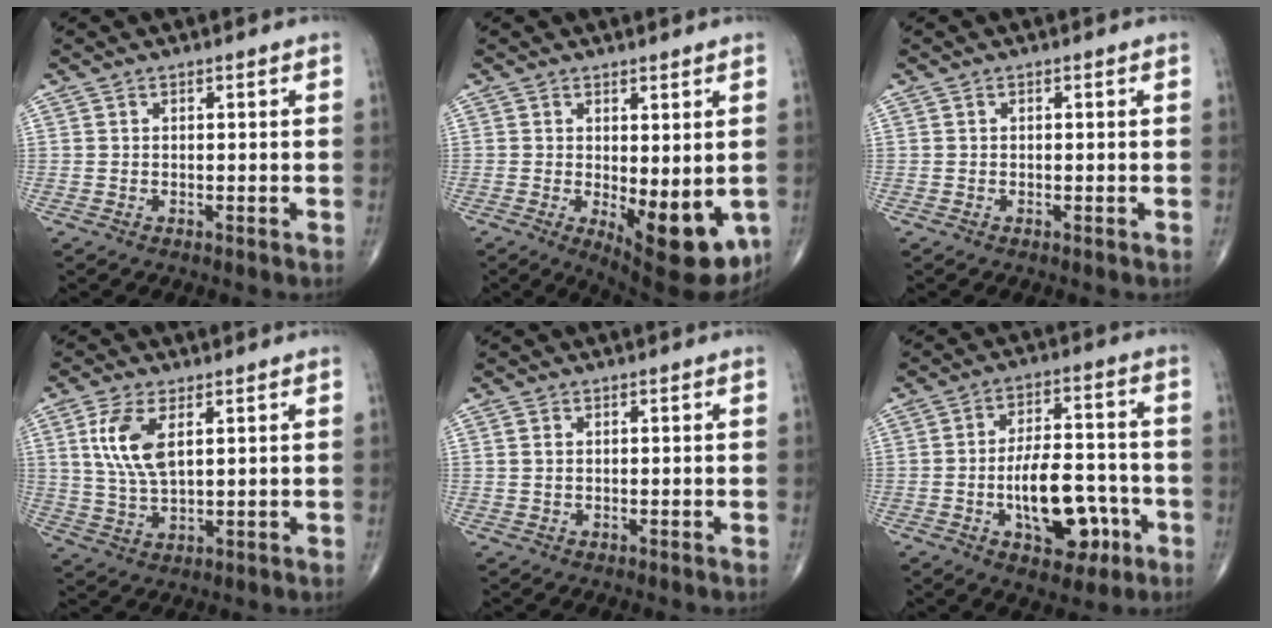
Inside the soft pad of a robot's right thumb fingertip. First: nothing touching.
{"total": 12.8, "force": [-2.6, 5.1, 11.5], "torque": [-0.135, -0.025, -0.019]}
{"total": 0.0}
{"total": 8.9, "force": [2.9, 4.0, 7.4], "torque": [-0.158, -0.008, 0.063]}
{"total": 1.1, "force": [0.4, 0.7, 0.8], "torque": [-0.023, 0.003, 0.012]}
{"total": 14.0, "force": [-4.4, 7.2, 11.1], "torque": [-0.149, 0.034, -0.063]}